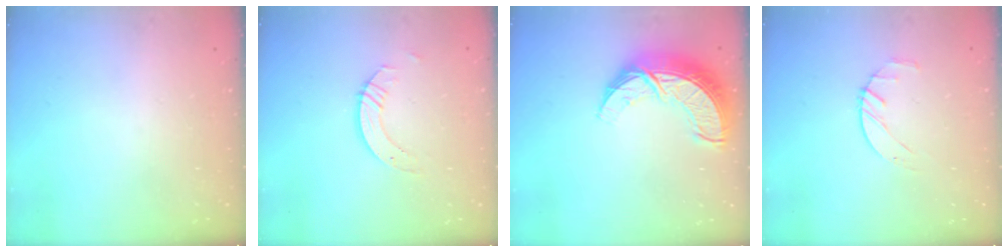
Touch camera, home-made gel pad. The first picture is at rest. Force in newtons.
{"total": 4.3, "press": 4.2, "slide": 0.3}
{"total": 14.4, "press": 14.4, "slide": 1.0}
{"total": 2.5, "press": 2.5, "slide": 0.4}